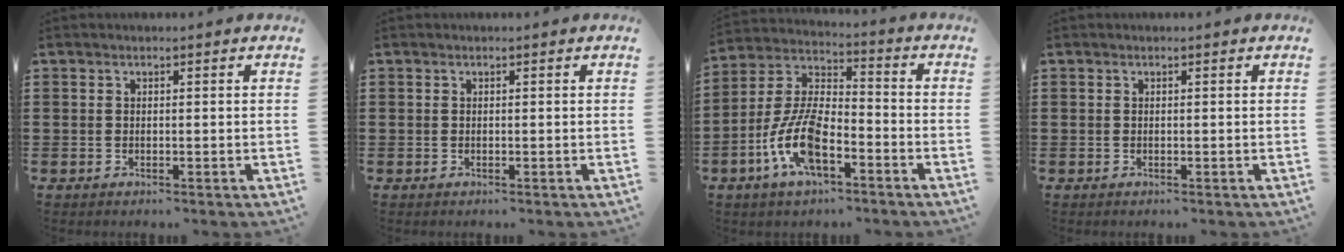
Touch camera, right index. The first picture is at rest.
{"total": 0.0}
{"total": 10.1, "force": [-4.4, 4.3, 8.0], "torque": [-0.195, -0.004, -0.089]}
{"total": 0.0}